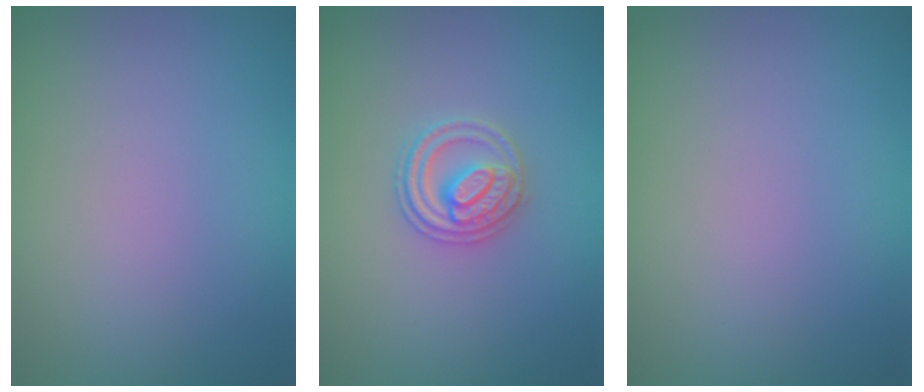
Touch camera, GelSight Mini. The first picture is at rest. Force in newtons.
{"total": 2.8, "press": 2.7, "slide": 0.5}
{"total": 0.0}